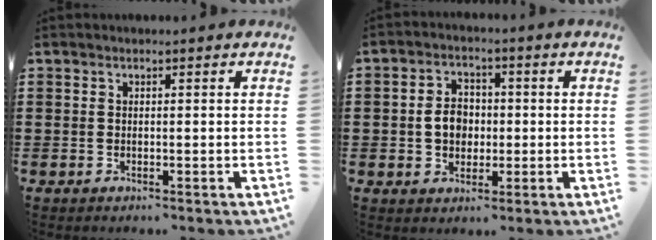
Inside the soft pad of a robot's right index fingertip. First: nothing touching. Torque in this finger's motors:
{"motor_torque": [1.53, 0.16, 0.36, 0.12]}